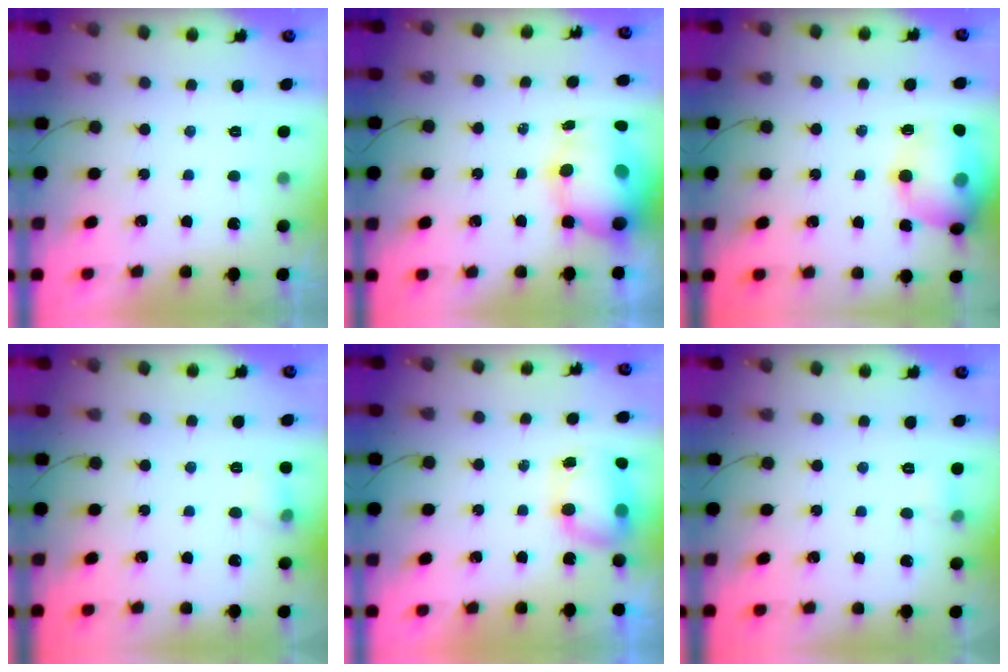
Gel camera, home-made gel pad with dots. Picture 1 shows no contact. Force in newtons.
{"total": 12.9, "press": 12.5, "slide": 3.4}
{"total": 15.7, "press": 15.5, "slide": 2.6}
{"total": 5.5, "press": 5.3, "slide": 1.6}
{"total": 7.9, "press": 7.7, "slide": 1.9}
{"total": 4.2, "press": 3.9, "slide": 1.5}